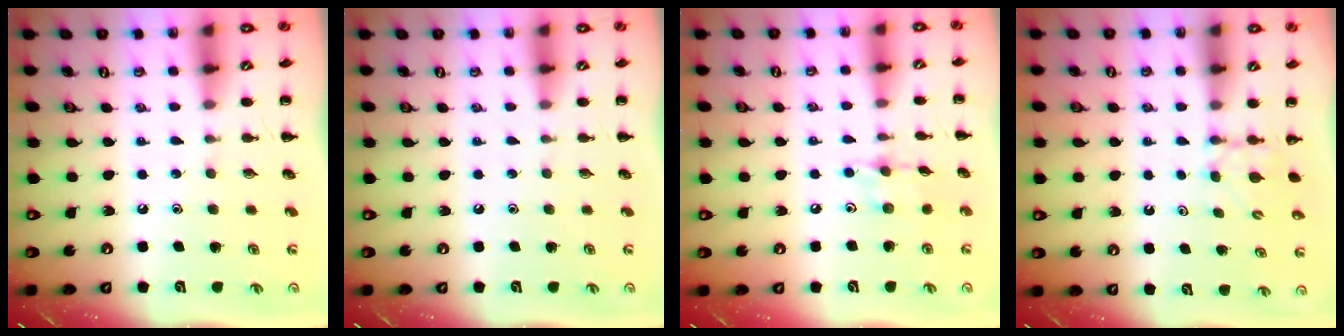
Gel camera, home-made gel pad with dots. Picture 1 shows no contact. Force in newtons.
{"total": 0.0}
{"total": 6.3, "press": 6.3, "slide": 0.7}
{"total": 3.5, "press": 3.2, "slide": 1.4}